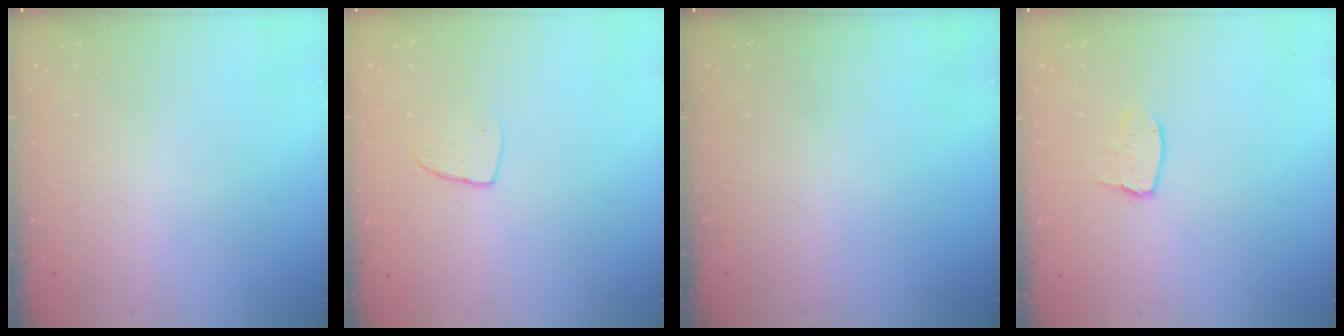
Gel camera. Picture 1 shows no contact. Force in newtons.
{"total": 6.5, "press": 6.5, "slide": 0.5}
{"total": 0.0}
{"total": 6.1, "press": 6.0, "slide": 0.4}